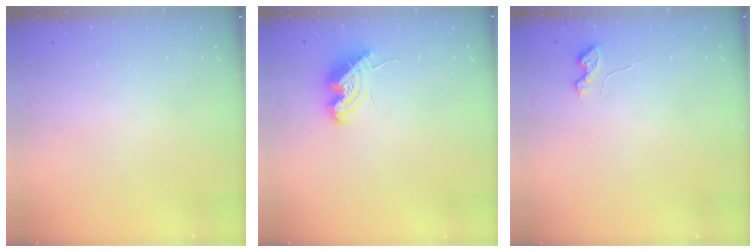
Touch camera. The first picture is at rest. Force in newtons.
{"total": 8.3, "press": 8.2, "slide": 1.2}
{"total": 3.7, "press": 3.7, "slide": 0.5}